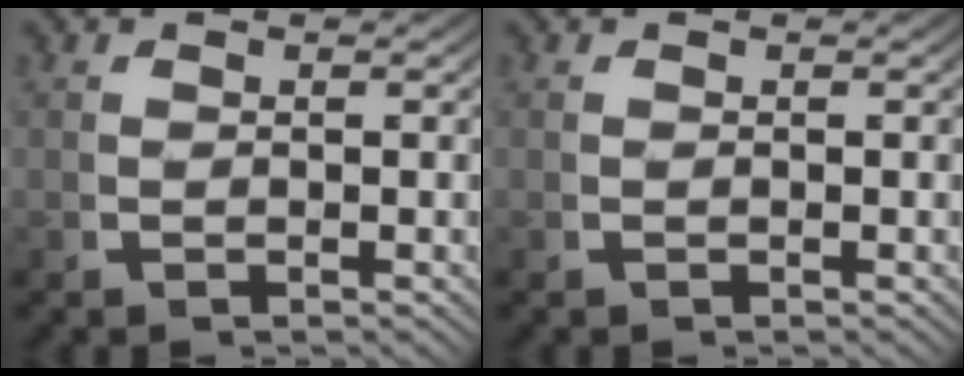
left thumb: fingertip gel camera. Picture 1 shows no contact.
{"total": 0.0}